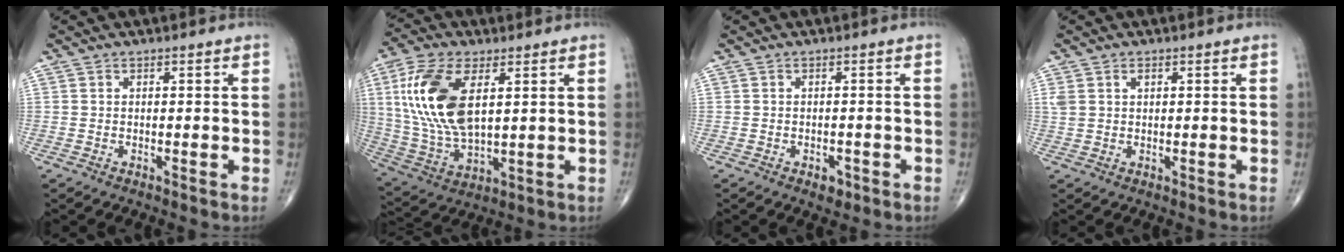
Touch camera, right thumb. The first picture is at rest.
{"total": 17.2, "force": [4.4, 8.5, 14.4], "torque": [-0.302, -0.011, 0.089]}
{"total": 2.1, "force": [-1.1, 1.3, 1.2], "torque": [-0.010, 0.003, -0.012]}
{"total": 2.3, "force": [1.0, 1.4, 1.6], "torque": [-0.038, 0.010, 0.027]}